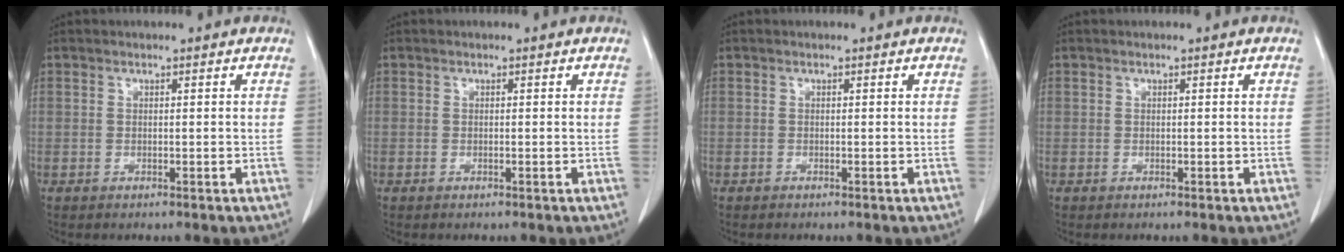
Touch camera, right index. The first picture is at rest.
{"total": 0.0}
{"total": 0.0}
{"total": 0.0}